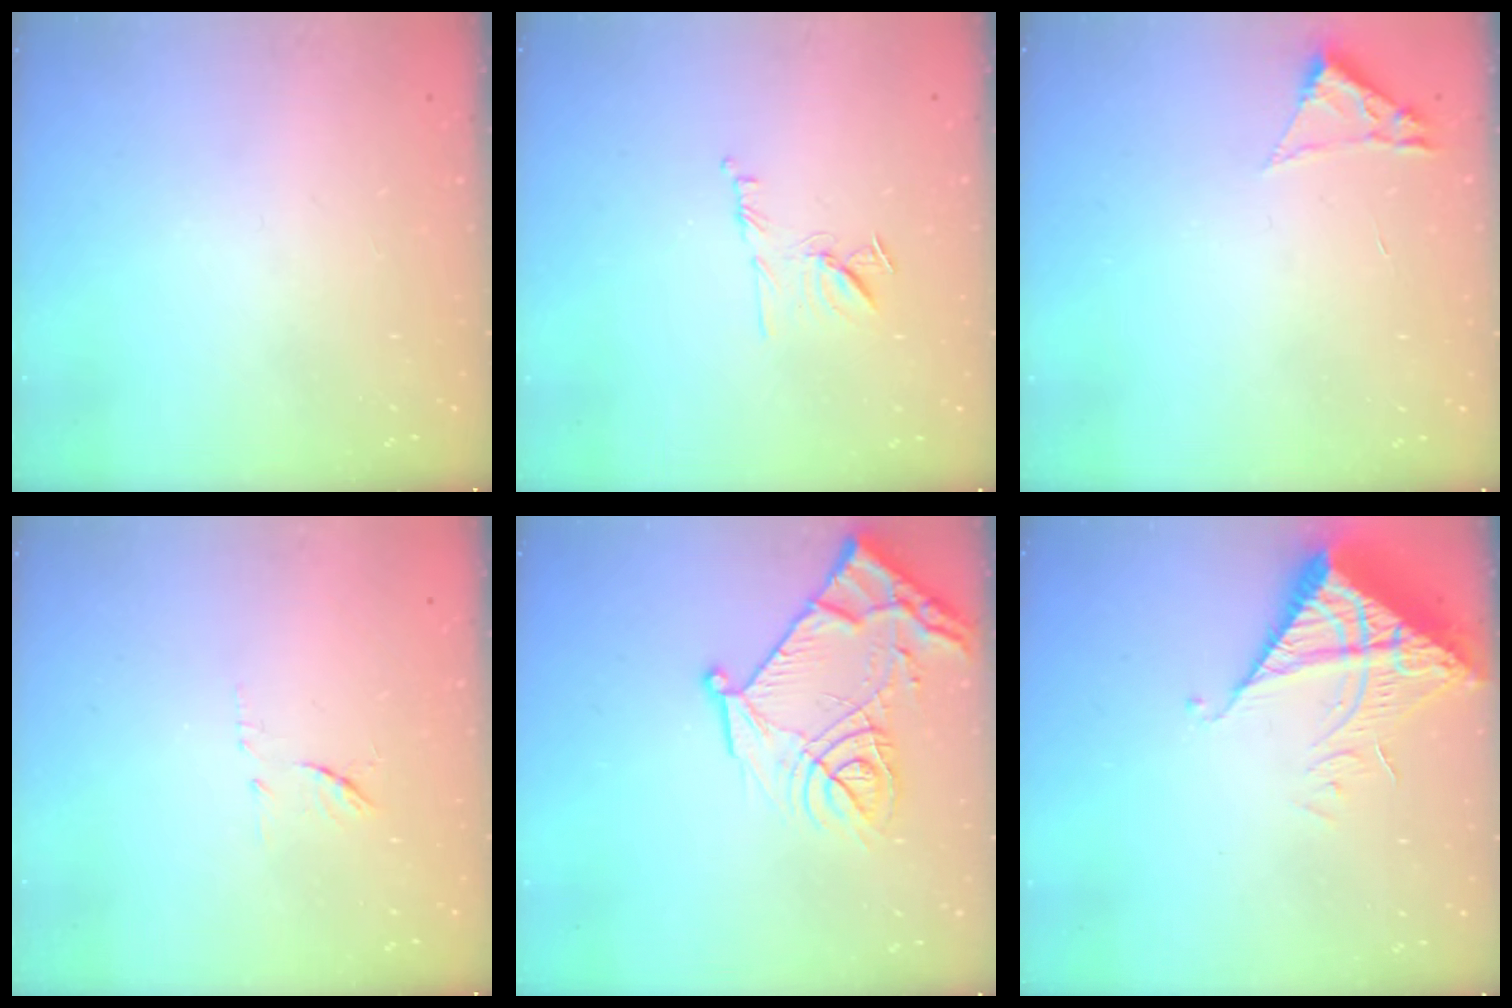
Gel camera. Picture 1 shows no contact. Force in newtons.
{"total": 8.2, "press": 8.1, "slide": 1.2}
{"total": 1.8, "press": 1.8, "slide": 0.2}
{"total": 6.4, "press": 6.3, "slide": 0.8}
{"total": 16.3, "press": 16.3, "slide": 1.8}
{"total": 9.1, "press": 9.1, "slide": 0.9}